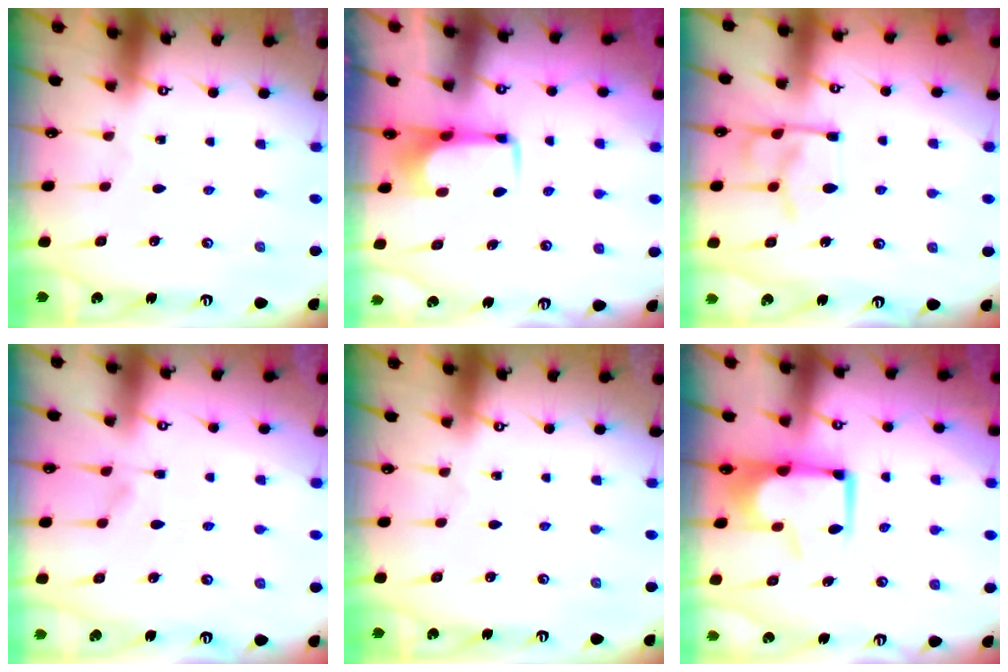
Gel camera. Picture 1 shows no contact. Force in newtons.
{"total": 1.5, "press": 1.5, "slide": 0.5}
{"total": 7.9, "press": 7.8, "slide": 1.5}
{"total": 1.4, "press": 0.4, "slide": 1.4}
{"total": 0.0}
{"total": 7.0, "press": 7.0, "slide": 0.7}